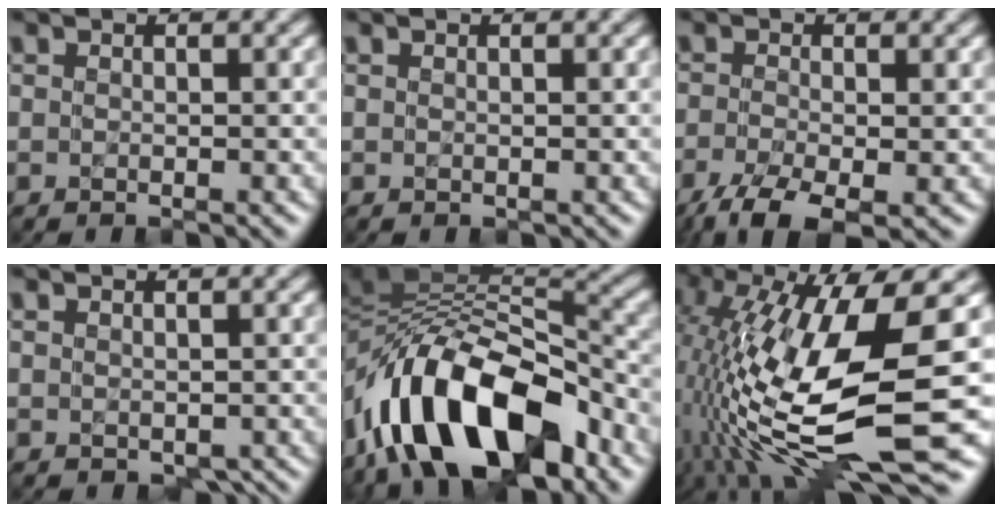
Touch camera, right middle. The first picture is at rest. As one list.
[{"total": 0.0}, {"total": 4.8, "force": [-3.1, 1.4, 3.4], "torque": [-0.075, -0.011, -0.062]}, {"total": 1.2, "force": [-0.4, 0.9, 0.7], "torque": [-0.010, -0.008, 0.003]}, {"total": 15.0, "force": [-7.8, 7.1, 10.6], "torque": [-0.178, 0.027, -0.146]}, {"total": 14.4, "force": [-3.6, 4.6, 13.2], "torque": [-0.261, -0.004, -0.061]}]